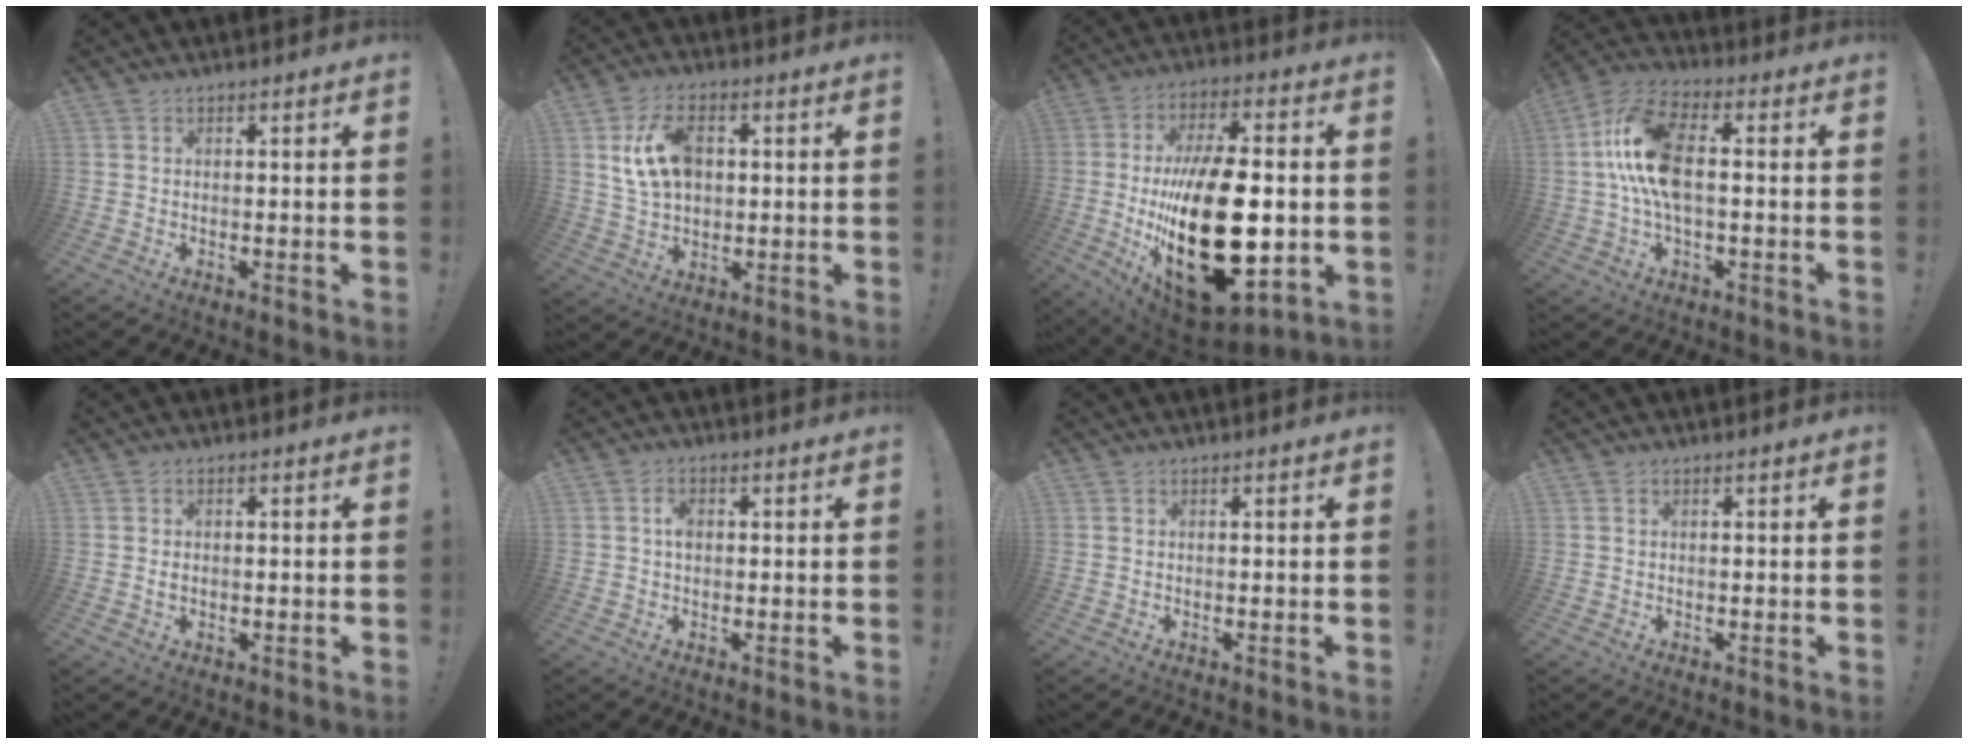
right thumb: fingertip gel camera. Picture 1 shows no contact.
{"total": 11.9, "force": [2.6, 7.9, 8.5], "torque": [-0.147, 0.009, 0.051]}
{"total": 32.8, "force": [-2.9, 16.2, 28.4], "torque": [-0.512, -0.002, -0.032]}
{"total": 14.9, "force": [0.2, 7.4, 13.0], "torque": [-0.260, 0.014, 0.005]}
{"total": 1.0, "force": [0.2, 1.0, 0.4], "torque": [0.001, 0.001, 0.001]}
{"total": 2.7, "force": [0.0, 2.0, 1.8], "torque": [-0.021, 0.004, -0.003]}
{"total": 0.0}
{"total": 0.0}